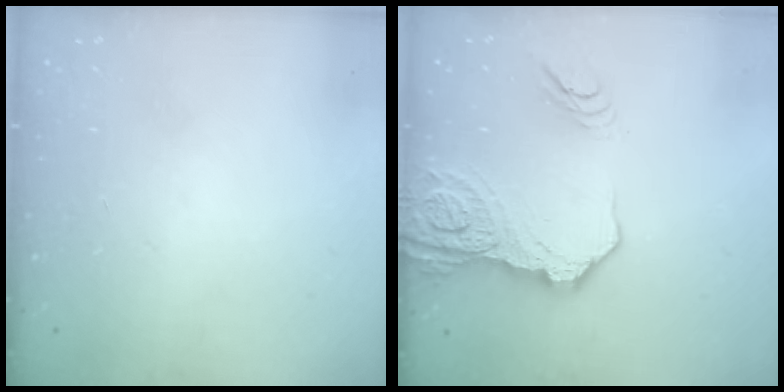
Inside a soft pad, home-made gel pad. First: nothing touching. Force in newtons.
{"total": 18.8, "press": 18.7, "slide": 2.3}